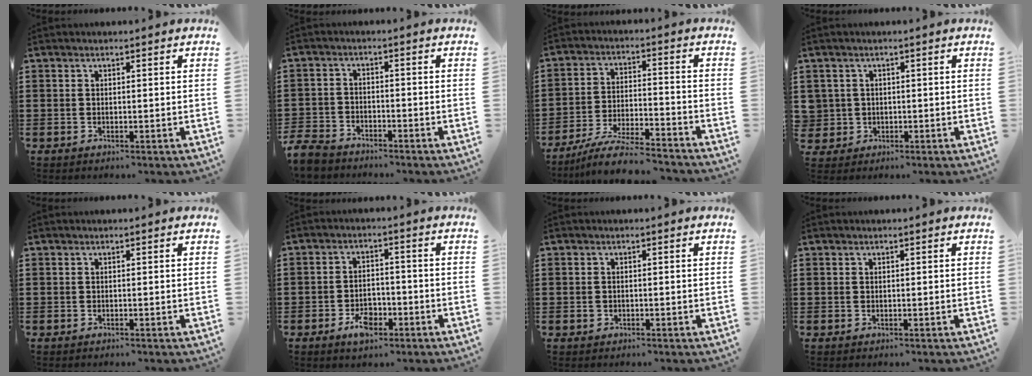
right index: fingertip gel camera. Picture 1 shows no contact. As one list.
[{"total": 4.0, "force": [-3.8, 0.9, 0.6], "torque": [-0.034, -0.006, -0.085]}, {"total": 7.8, "force": [-7.2, 0.1, 3.0], "torque": [-0.060, 0.001, -0.138]}, {"total": 2.2, "force": [0.0, 2.2, 0.0], "torque": [-0.012, 0.007, -0.002]}, {"total": 0.0}, {"total": 5.0, "force": [-2.4, 2.5, 3.5], "torque": [-0.056, 0.001, -0.043]}, {"total": 0.6, "force": [-0.2, 0.5, 0.2], "torque": [-0.006, 0.002, -0.004]}, {"total": 0.0}]